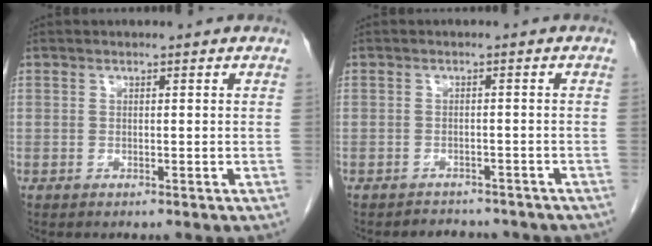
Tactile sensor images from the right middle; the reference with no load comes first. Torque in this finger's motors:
{"motor_torque": [0.11, -0.08, 0.00, 0.01]}